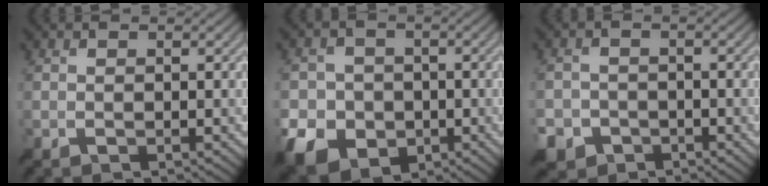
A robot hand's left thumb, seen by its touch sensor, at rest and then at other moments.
{"total": 9.3, "force": [-3.5, 7.7, 3.9], "torque": [-0.102, -0.033, -0.087]}
{"total": 4.6, "force": [-2.8, 3.5, 1.3], "torque": [-0.029, -0.006, -0.055]}